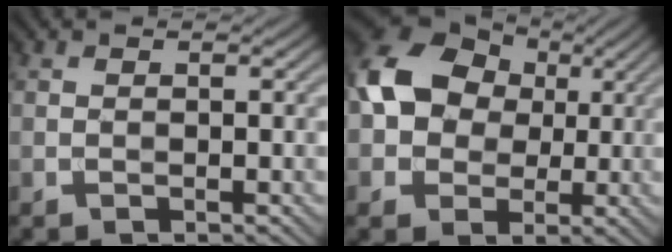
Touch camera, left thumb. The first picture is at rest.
{"total": 11.7, "force": [1.6, 9.4, 6.9], "torque": [-0.146, 0.012, 0.013]}